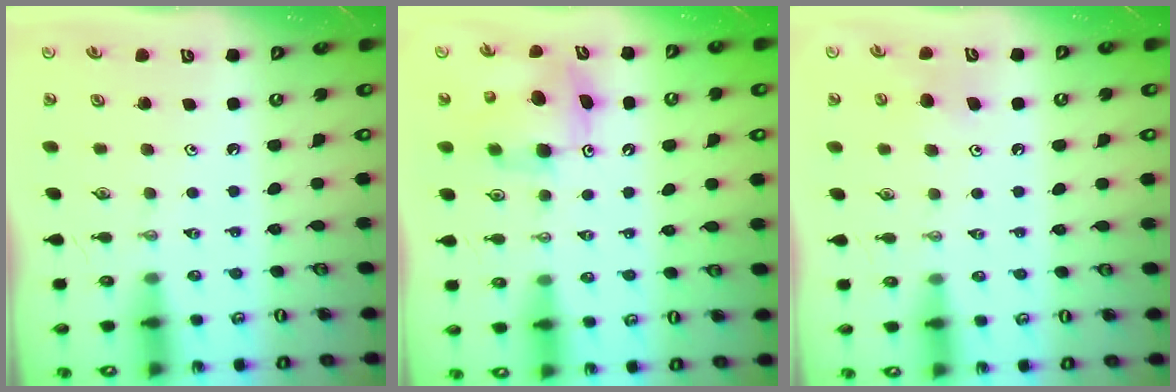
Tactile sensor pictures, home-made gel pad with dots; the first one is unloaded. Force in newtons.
{"total": 7.9, "press": 7.9, "slide": 0.2}
{"total": 6.4, "press": 6.4, "slide": 0.4}